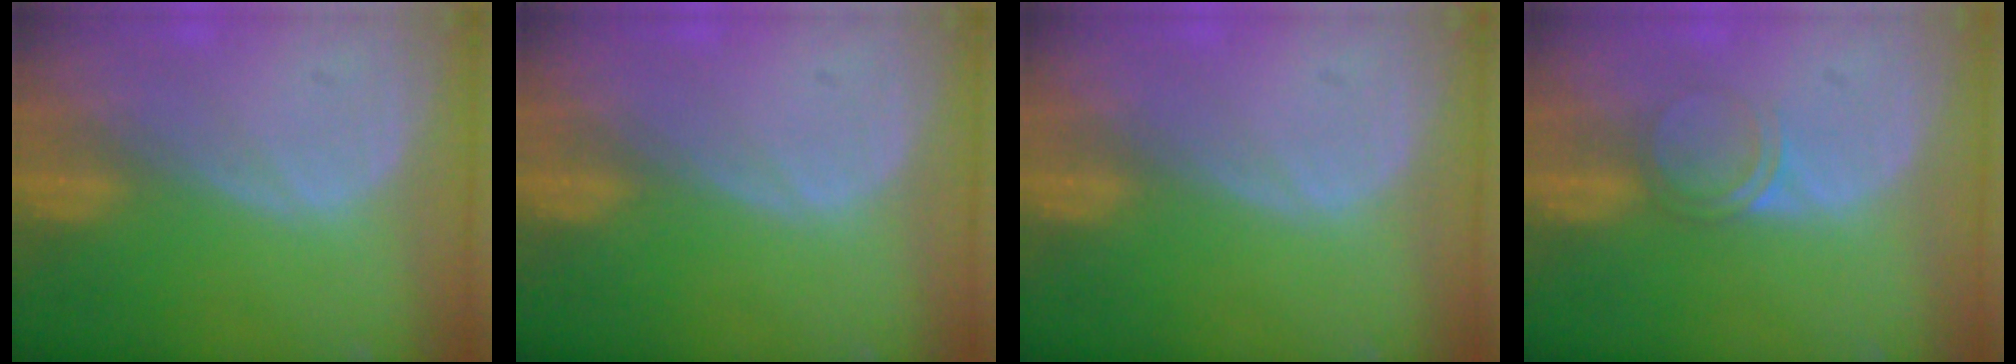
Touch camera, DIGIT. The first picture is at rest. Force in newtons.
{"total": 0.0}
{"total": 0.0}
{"total": 2.5, "press": 2.1, "slide": 1.2}